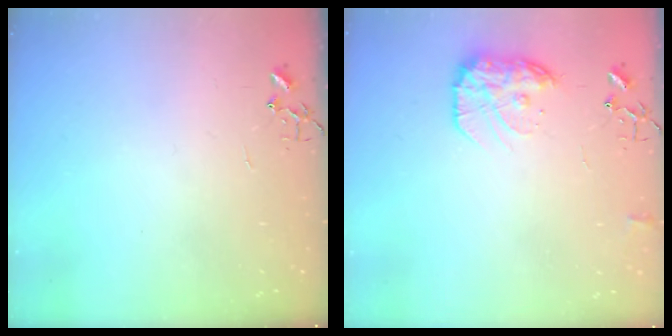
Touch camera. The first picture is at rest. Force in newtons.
{"total": 13.8, "press": 13.8, "slide": 0.6}